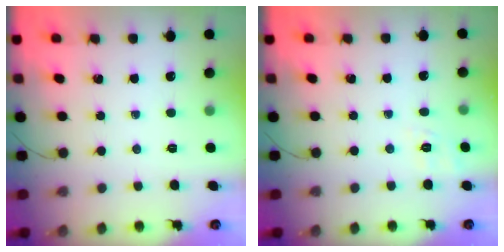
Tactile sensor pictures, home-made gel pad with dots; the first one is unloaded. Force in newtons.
{"total": 2.1, "press": 0.5, "slide": 2.0}